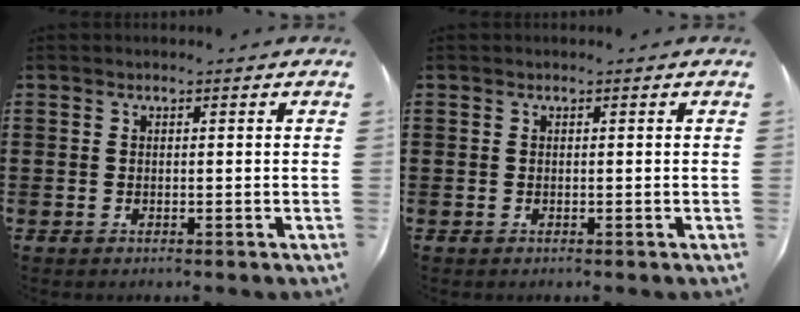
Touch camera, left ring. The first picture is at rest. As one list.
[{"total": 0.0}]